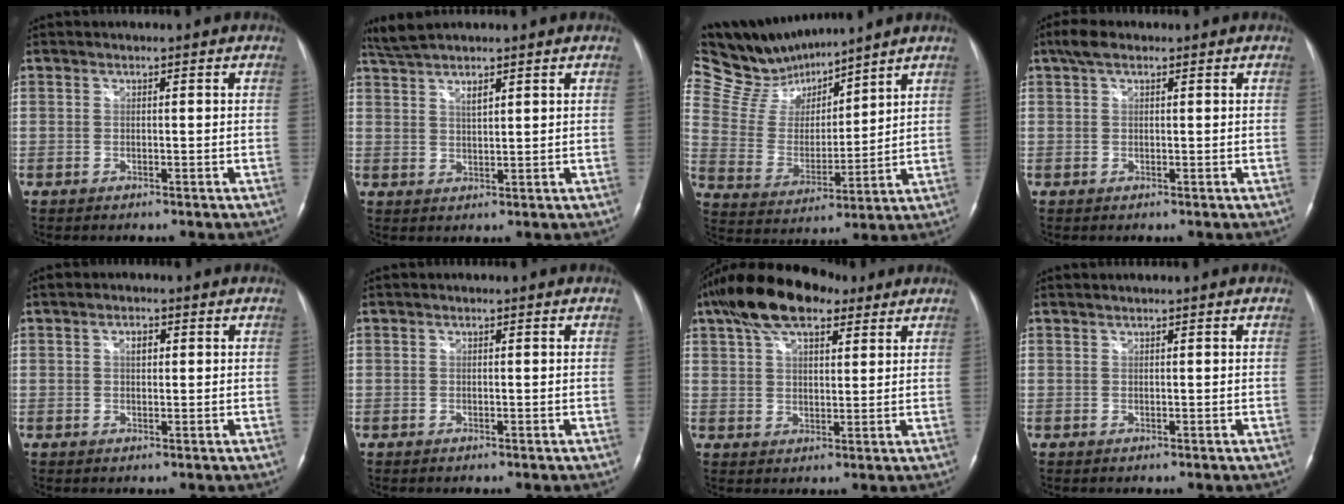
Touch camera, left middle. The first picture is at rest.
{"total": 5.5, "force": [4.3, 0.5, 3.4], "torque": [-0.080, 0.015, 0.086]}
{"total": 13.0, "force": [12.2, 2.4, 3.8], "torque": [-0.093, 0.010, 0.245]}
{"total": 3.0, "force": [2.0, 1.2, 1.9], "torque": [-0.045, 0.021, 0.038]}
{"total": 1.9, "force": [0.6, 1.0, 1.5], "torque": [-0.030, 0.002, 0.010]}
{"total": 0.0}
{"total": 12.6, "force": [8.4, 5.2, 7.8], "torque": [-0.153, 0.039, 0.150]}
{"total": 0.8, "force": [0.6, -0.2, 0.4], "torque": [-0.011, 0.009, 0.016]}